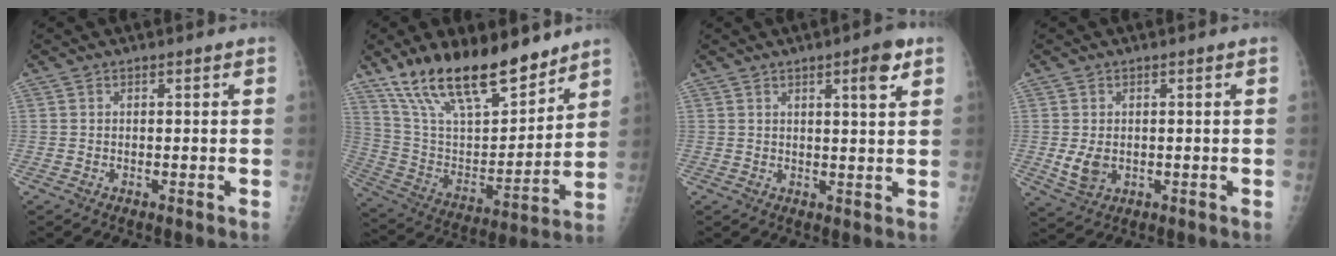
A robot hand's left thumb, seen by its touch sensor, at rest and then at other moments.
{"total": 22.8, "force": [16.8, 8.2, 13.1], "torque": [-0.195, -0.075, 0.302]}
{"total": 5.2, "force": [2.8, 0.9, 4.3], "torque": [-0.056, -0.014, 0.037]}
{"total": 4.3, "force": [-0.1, 3.1, 2.9], "torque": [-0.049, -0.010, 0.008]}